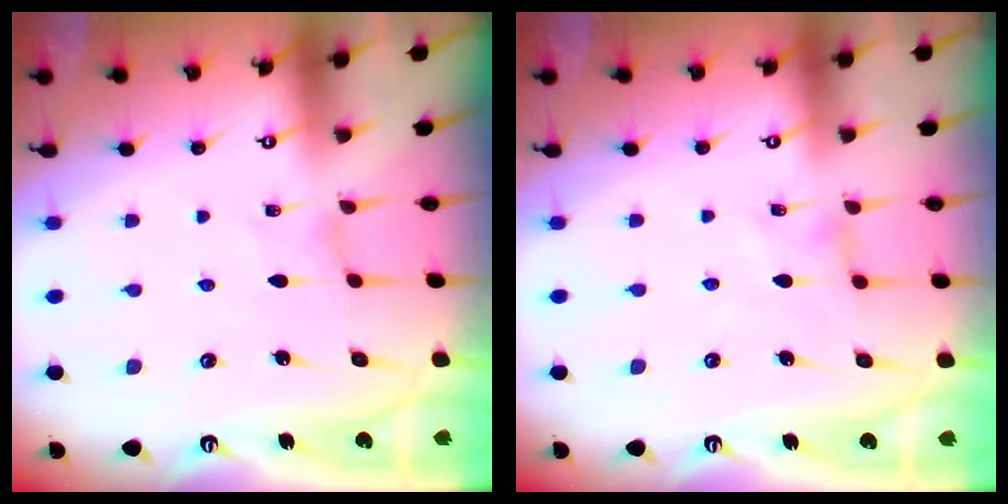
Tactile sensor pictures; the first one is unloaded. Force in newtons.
{"total": 0.0}